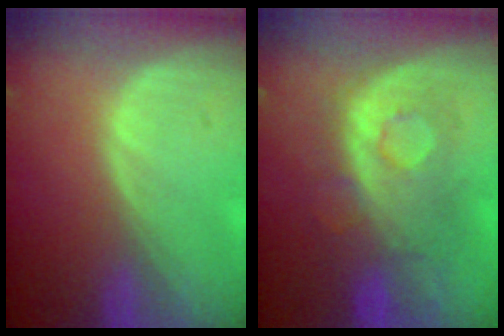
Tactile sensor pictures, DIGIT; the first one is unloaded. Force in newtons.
{"total": 8.6, "press": 8.4, "slide": 1.4}